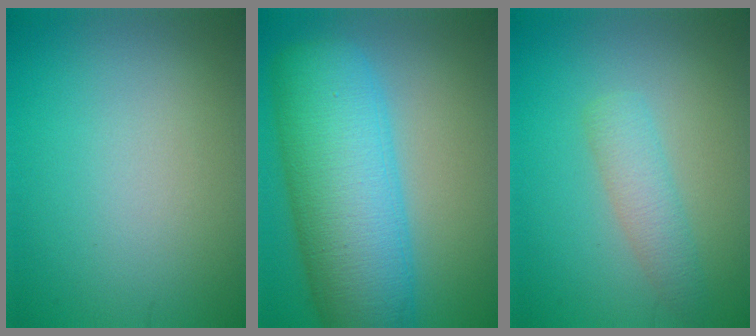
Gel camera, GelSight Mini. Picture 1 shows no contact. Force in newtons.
{"total": 11.9, "press": 11.8, "slide": 0.4}
{"total": 2.5, "press": 2.5, "slide": 0.1}